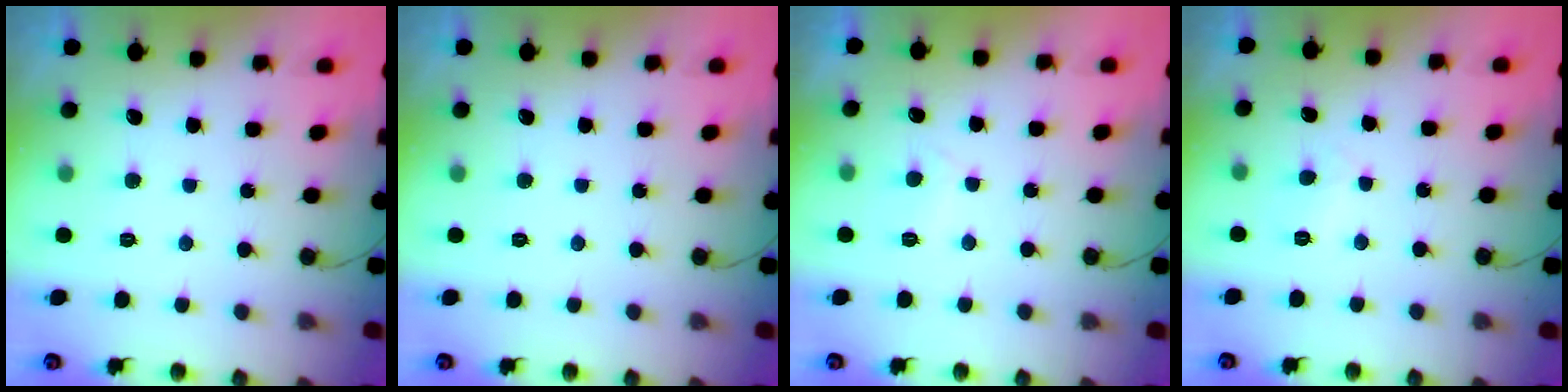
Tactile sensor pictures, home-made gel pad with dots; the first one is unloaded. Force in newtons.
{"total": 0.0}
{"total": 1.2, "press": 1.2, "slide": 0.3}
{"total": 3.0, "press": 2.9, "slide": 0.3}